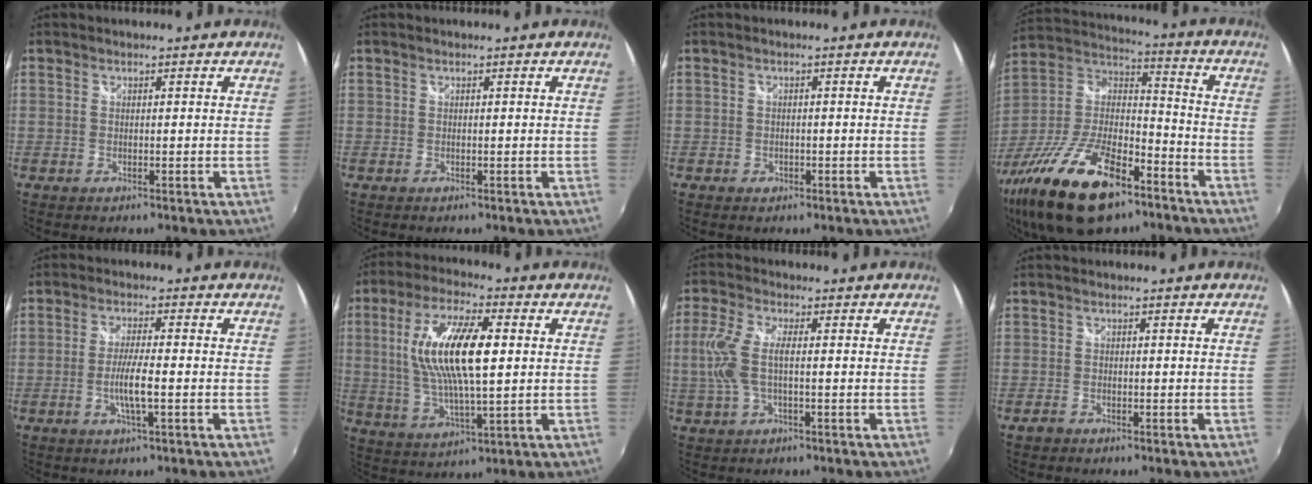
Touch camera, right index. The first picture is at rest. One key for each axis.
{"total": 0.0}
{"total": 1.6, "fx": -0.8, "fy": 1.3, "fz": 0.4, "tx": -0.008, "ty": -0.001, "tz": -0.012}
{"total": 26.4, "fx": -15.1, "fy": 11.5, "fz": 18.4, "tx": -0.376, "ty": -0.028, "tz": -0.260}
{"total": 5.2, "fx": -1.5, "fy": 0.2, "fz": 4.9, "tx": -0.095, "ty": -0.006, "tz": -0.028}
{"total": 15.7, "fx": 2.5, "fy": 4.9, "fz": 14.7, "tx": -0.282, "ty": 0.009, "tz": 0.050}
{"total": 7.6, "fx": -0.4, "fy": 2.7, "fz": 7.1, "tx": -0.158, "ty": 0.002, "tz": -0.005}
{"total": 1.5, "fx": -1.1, "fy": 1.0, "fz": 0.3, "tx": -0.008, "ty": -0.001, "tz": -0.019}